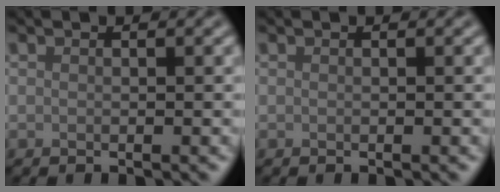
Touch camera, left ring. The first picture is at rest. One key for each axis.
{"total": 0.0}